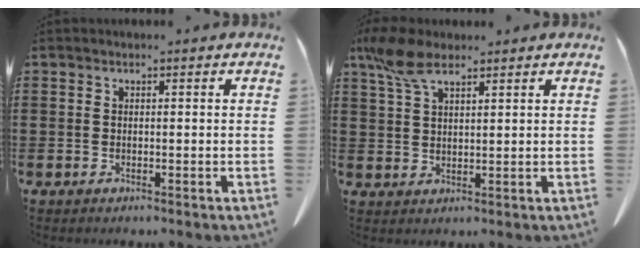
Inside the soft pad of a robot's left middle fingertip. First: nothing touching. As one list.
[{"total": 6.9, "force": [4.6, 2.5, 4.6], "torque": [-0.109, -0.004, 0.084]}]